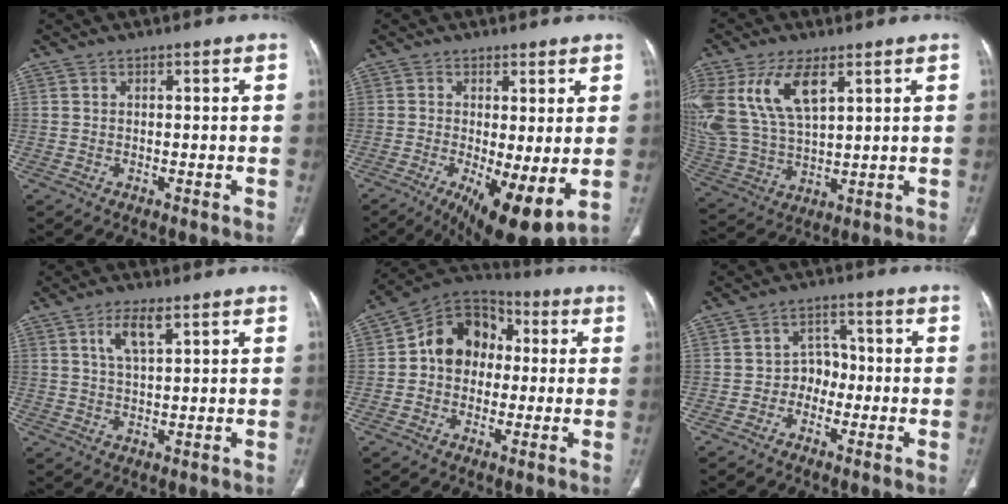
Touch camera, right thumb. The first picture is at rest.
{"total": 11.8, "force": [-2.3, 3.5, 11.0], "torque": [-0.176, -0.024, -0.024]}
{"total": 16.9, "force": [7.1, 8.5, 12.8], "torque": [-0.274, -0.019, 0.147]}
{"total": 5.2, "force": [2.6, 1.7, 4.1], "torque": [-0.080, -0.008, 0.054]}
{"total": 12.8, "force": [1.0, 10.3, 7.6], "torque": [-0.087, 0.033, 0.002]}
{"total": 4.5, "force": [-1.4, 3.7, 2.1], "torque": [0.001, 0.021, -0.035]}